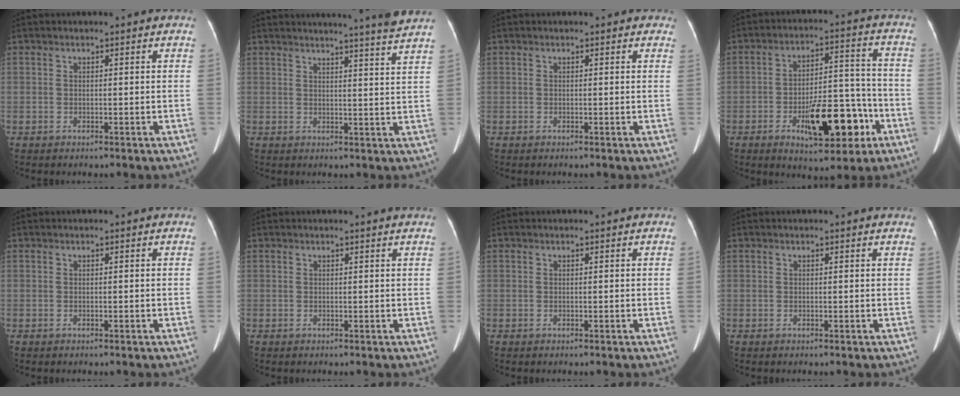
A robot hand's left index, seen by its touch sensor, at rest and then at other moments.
{"total": 8.1, "force": [7.4, -1.5, 2.8], "torque": [-0.038, -0.015, 0.075]}
{"total": 0.6, "force": [0.5, 0.3, 0.1], "torque": [-0.001, 0.000, -0.005]}
{"total": 13.1, "force": [-5.7, 4.7, 10.8], "torque": [-0.163, 0.019, -0.078]}
{"total": 0.0}
{"total": 1.3, "force": [1.2, -0.3, 0.3], "torque": [-0.015, -0.004, 0.014]}
{"total": 0.0}
{"total": 0.9, "force": [0.8, 0.0, 0.2], "torque": [-0.011, 0.000, 0.003]}